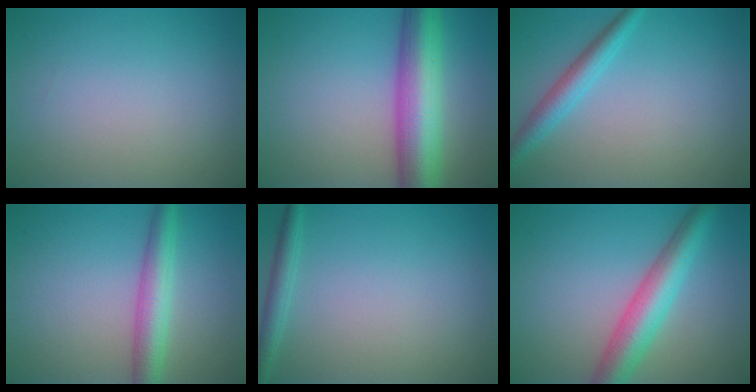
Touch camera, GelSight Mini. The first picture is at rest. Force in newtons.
{"total": 9.1, "press": 9.1, "slide": 0.1}
{"total": 2.8, "press": 2.8, "slide": 0.1}
{"total": 4.1, "press": 4.1, "slide": 0.1}
{"total": 1.8, "press": 1.8, "slide": 0.1}
{"total": 5.6, "press": 5.6, "slide": 0.1}